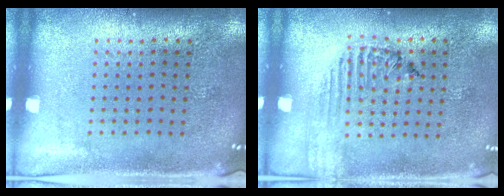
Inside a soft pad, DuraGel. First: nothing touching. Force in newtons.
{"total": 1.5, "press": 1.5, "slide": 0.3}